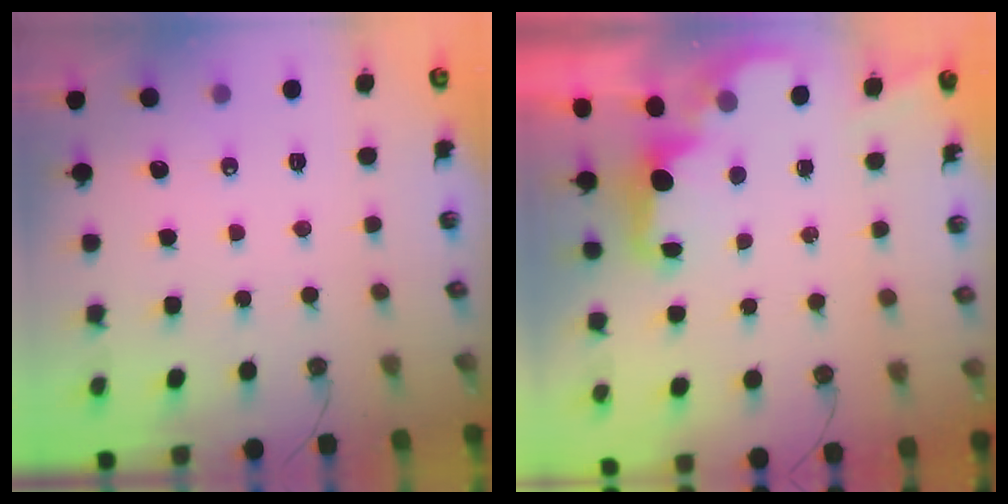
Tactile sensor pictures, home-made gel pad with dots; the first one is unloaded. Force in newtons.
{"total": 2.1, "press": 2.0, "slide": 0.7}